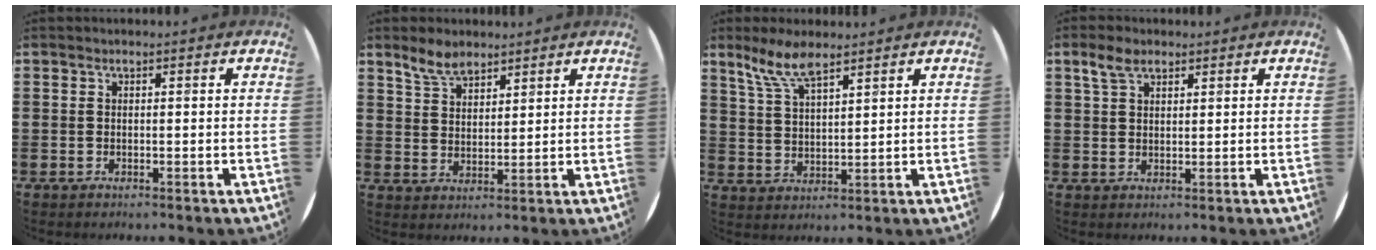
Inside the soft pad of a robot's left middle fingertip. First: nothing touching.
{"total": 4.6, "force": [3.9, 1.9, 1.5], "torque": [-0.038, -0.003, 0.074]}
{"total": 6.2, "force": [4.8, 1.6, 3.7], "torque": [-0.083, -0.006, 0.086]}
{"total": 3.4, "force": [2.5, 1.6, 1.8], "torque": [-0.030, 0.003, 0.043]}